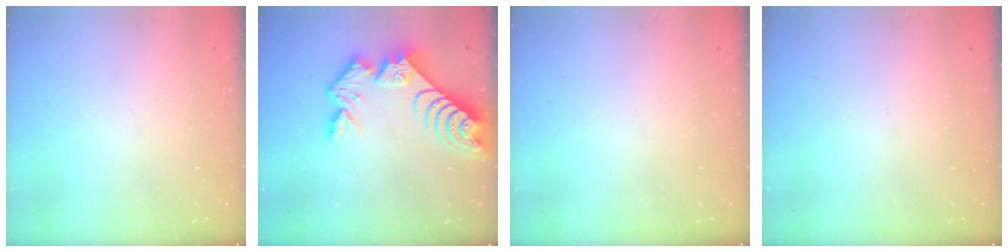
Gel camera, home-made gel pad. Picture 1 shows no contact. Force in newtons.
{"total": 12.2, "press": 12.1, "slide": 0.9}
{"total": 0.0}
{"total": 0.0}